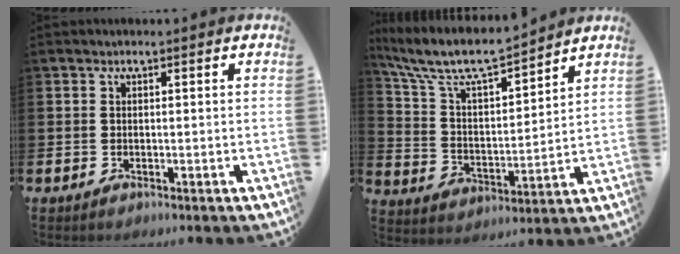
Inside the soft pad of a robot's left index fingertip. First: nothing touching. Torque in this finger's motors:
{"motor_torque": [0.90, -1.23, 0.23, 0.21]}